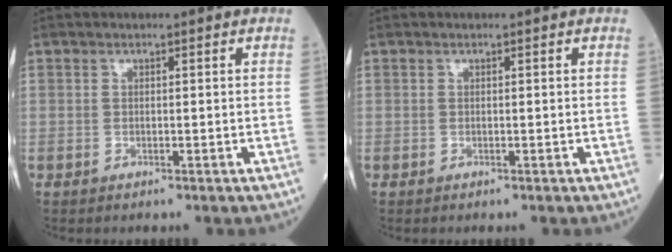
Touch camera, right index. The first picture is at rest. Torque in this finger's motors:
{"motor_torque": [0.00, 0.00, -0.02, 0.00]}